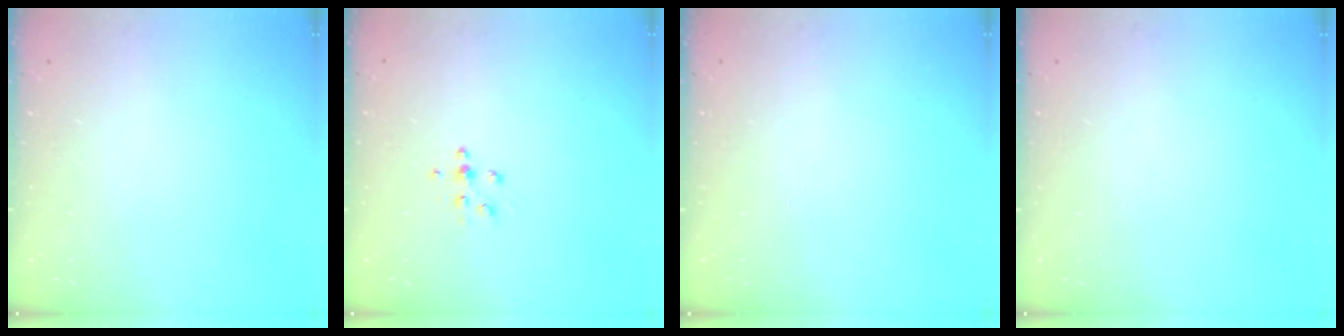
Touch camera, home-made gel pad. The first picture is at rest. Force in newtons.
{"total": 5.8, "press": 5.5, "slide": 2.0}
{"total": 0.0}
{"total": 0.0}